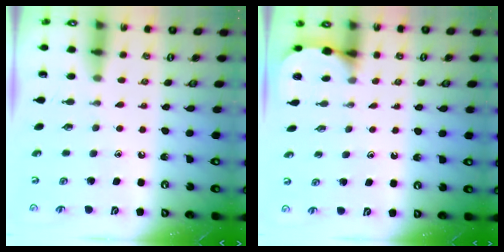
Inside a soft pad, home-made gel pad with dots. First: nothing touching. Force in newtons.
{"total": 2.3, "press": 2.3, "slide": 0.2}